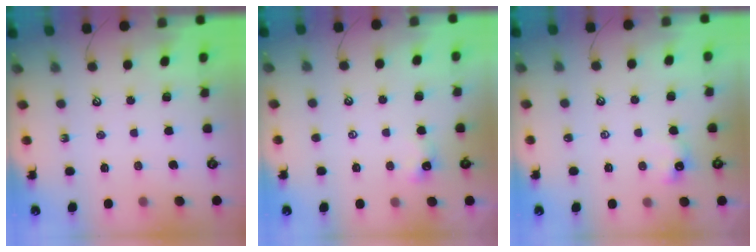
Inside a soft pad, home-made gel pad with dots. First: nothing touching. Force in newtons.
{"total": 0.0}
{"total": 2.3, "press": 2.2, "slide": 0.6}